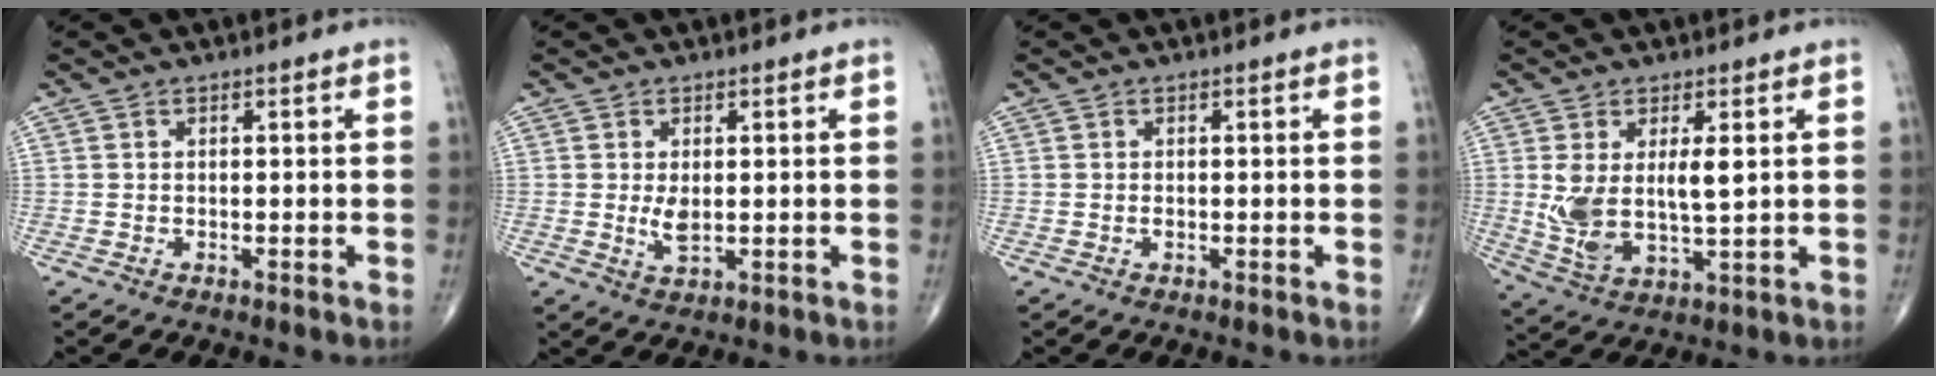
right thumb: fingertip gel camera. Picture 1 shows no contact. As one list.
[{"total": 3.1, "force": [0.2, 1.5, 2.7], "torque": [-0.051, -0.009, 0.008]}, {"total": 0.5, "force": [-0.1, 0.3, 0.4], "torque": [-0.009, -0.001, -0.002]}, {"total": 9.7, "force": [1.7, 4.1, 8.7], "torque": [-0.169, -0.018, 0.043]}]